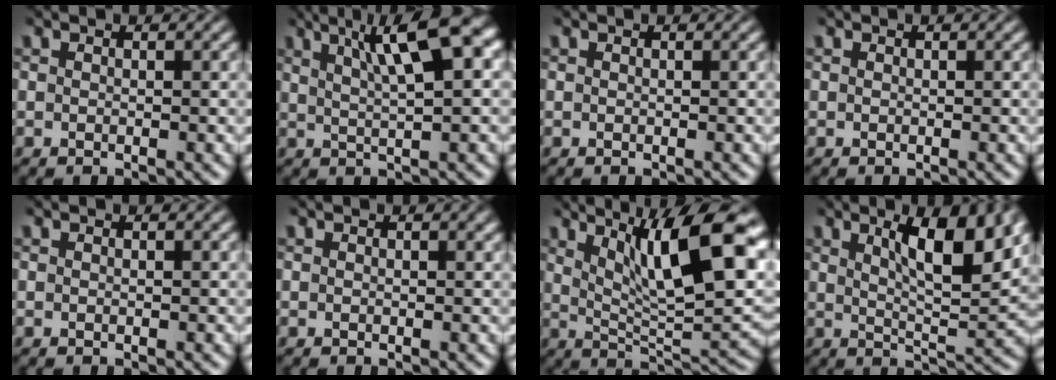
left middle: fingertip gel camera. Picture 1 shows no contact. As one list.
[{"total": 7.6, "force": [3.1, 1.6, 6.8], "torque": [-0.095, 0.014, 0.050]}, {"total": 0.0}, {"total": 0.0}, {"total": 0.0}, {"total": 0.6, "force": [0.5, 0.1, 0.4], "torque": [-0.004, 0.003, 0.007]}, {"total": 12.5, "force": [5.2, 3.2, 11.0], "torque": [-0.158, 0.005, 0.088]}, {"total": 7.8, "force": [3.0, 2.1, 6.8], "torque": [-0.099, 0.000, 0.051]}]